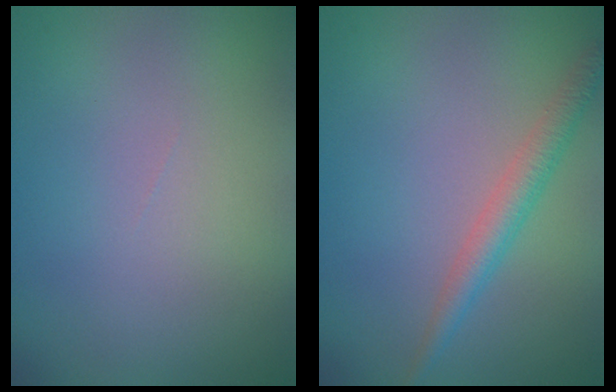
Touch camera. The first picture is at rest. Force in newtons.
{"total": 2.4, "press": 2.4, "slide": 0.1}